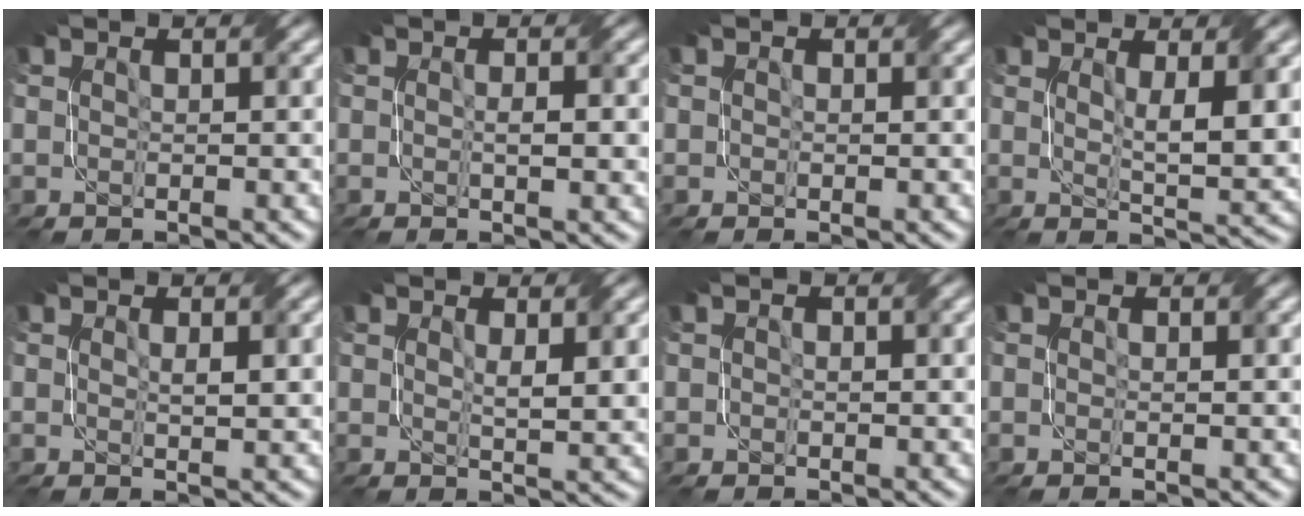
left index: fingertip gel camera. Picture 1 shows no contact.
{"total": 2.3, "force": [0.0, 0.3, 2.3], "torque": [-0.038, 0.000, 0.000]}
{"total": 0.7, "force": [0.1, 0.5, 0.5], "torque": [-0.004, -0.002, 0.000]}
{"total": 5.0, "force": [1.3, 1.0, 4.7], "torque": [-0.082, -0.009, 0.027]}
{"total": 2.0, "force": [0.5, 0.2, 1.9], "torque": [-0.029, 0.001, 0.011]}
{"total": 2.7, "force": [1.0, 0.5, 2.5], "torque": [-0.044, -0.001, 0.021]}
{"total": 0.9, "force": [0.3, 0.5, 0.6], "torque": [-0.009, 0.002, 0.004]}
{"total": 0.7, "force": [0.2, -0.1, 0.7], "torque": [-0.011, -0.001, 0.001]}